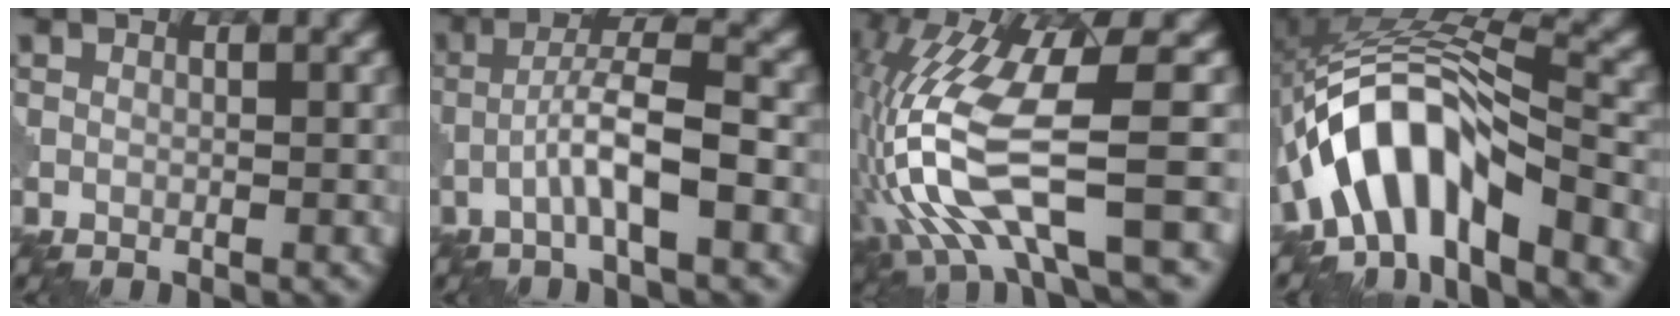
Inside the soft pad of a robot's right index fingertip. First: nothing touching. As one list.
[{"total": 5.3, "force": [-1.9, 0.7, 4.9], "torque": [-0.087, 0.019, -0.041]}, {"total": 11.4, "force": [-2.4, 2.8, 10.8], "torque": [-0.234, 0.001, -0.042]}, {"total": 10.1, "force": [-5.5, 3.6, 7.7], "torque": [-0.134, 0.016, -0.102]}]